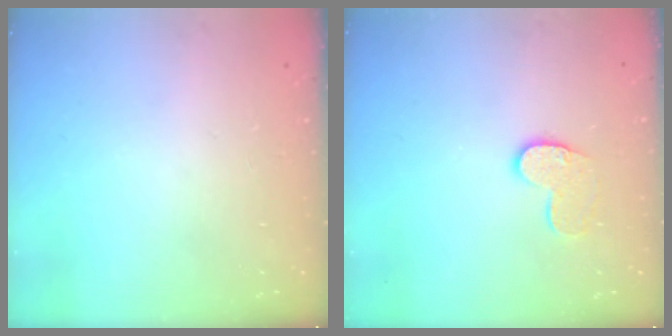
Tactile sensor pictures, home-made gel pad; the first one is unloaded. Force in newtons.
{"total": 9.1, "press": 9.0, "slide": 0.6}